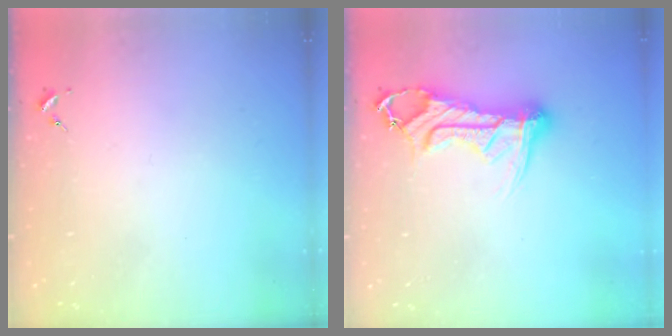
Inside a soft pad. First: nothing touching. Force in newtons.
{"total": 14.0, "press": 14.0, "slide": 1.6}